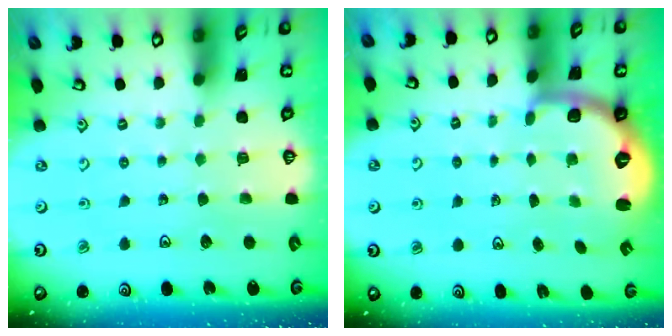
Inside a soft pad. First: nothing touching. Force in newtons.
{"total": 2.7, "press": 1.7, "slide": 2.0}